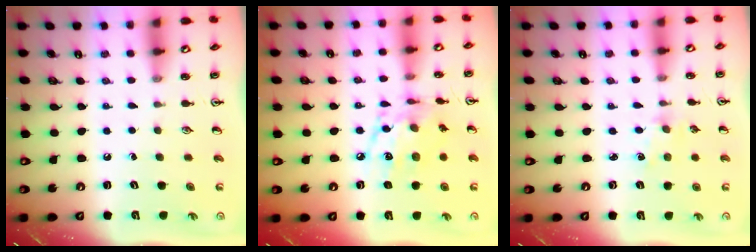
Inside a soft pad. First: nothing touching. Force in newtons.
{"total": 11.1, "press": 11.1, "slide": 0.6}
{"total": 1.9, "press": 1.8, "slide": 0.4}